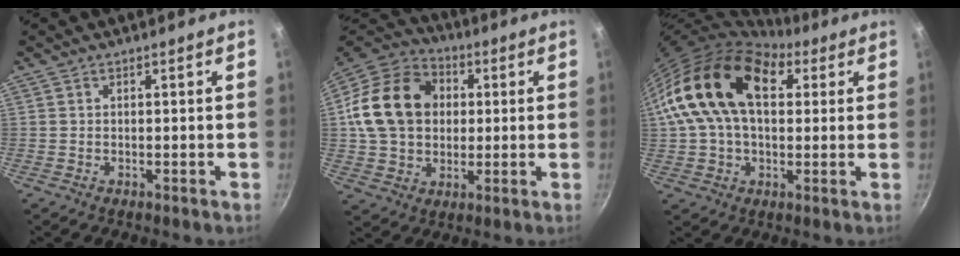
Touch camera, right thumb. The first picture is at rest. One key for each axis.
{"total": 18.9, "fx": 2.5, "fy": 14.9, "fz": 11.3, "tx": -0.177, "ty": 0.024, "tz": 0.036}
{"total": 20.6, "fx": 5.4, "fy": 13.0, "fz": 15.0, "tx": -0.247, "ty": 0.020, "tz": 0.080}